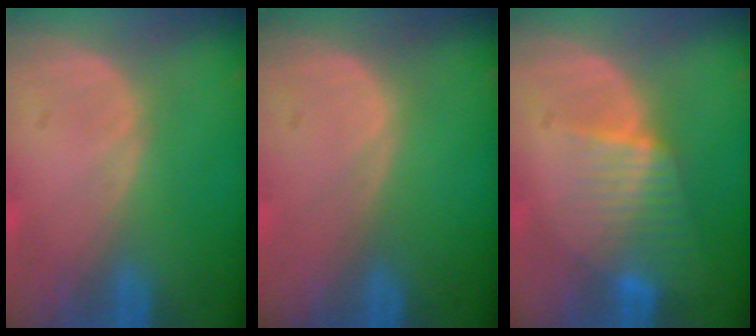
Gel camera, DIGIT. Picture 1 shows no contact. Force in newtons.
{"total": 0.0}
{"total": 6.5, "press": 5.8, "slide": 3.0}